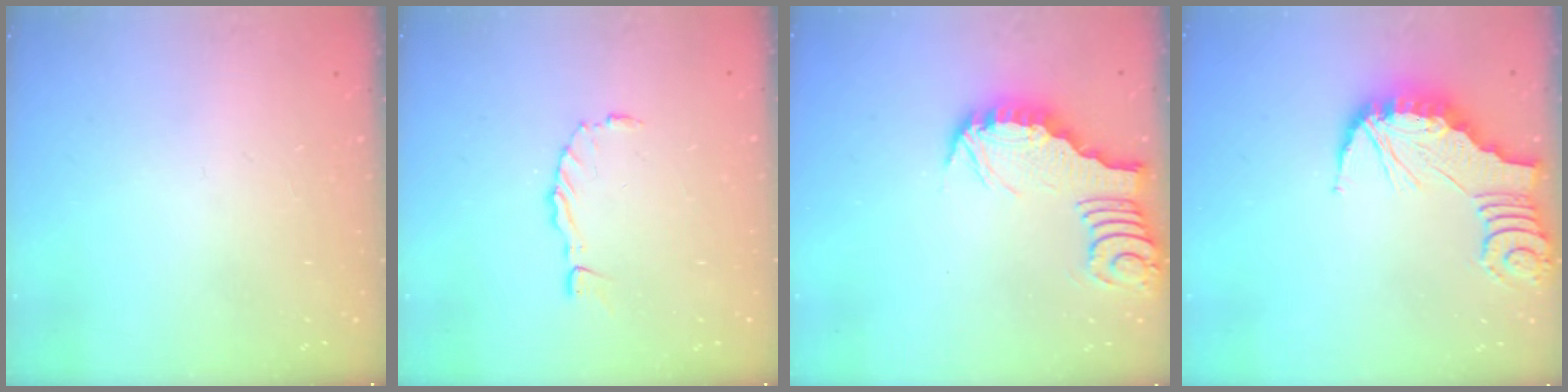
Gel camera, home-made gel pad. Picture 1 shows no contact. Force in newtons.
{"total": 0.0}
{"total": 3.2, "press": 3.2, "slide": 0.4}
{"total": 2.2, "press": 2.2, "slide": 0.2}